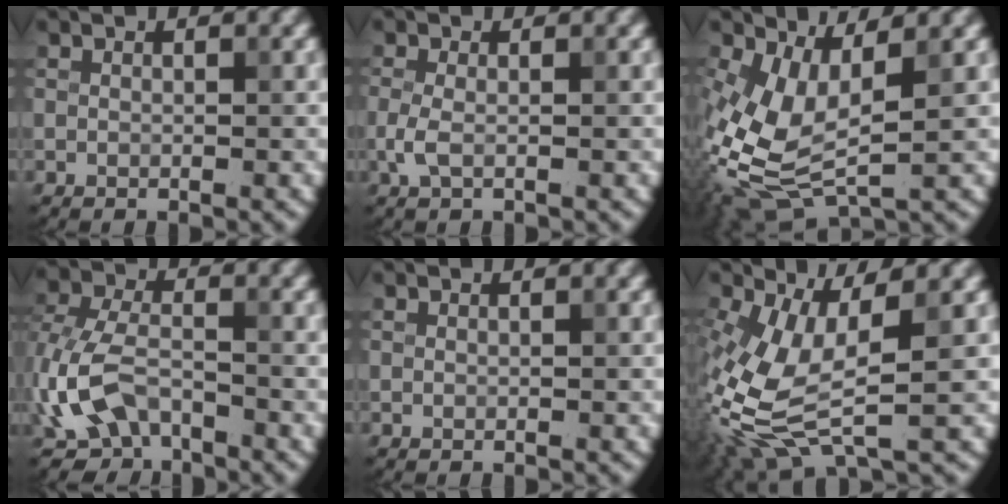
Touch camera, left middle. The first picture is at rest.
{"total": 1.6, "force": [-0.4, 0.7, 1.4], "torque": [-0.034, -0.001, -0.013]}
{"total": 7.4, "force": [-0.9, 3.9, 6.3], "torque": [-0.162, -0.008, -0.019]}
{"total": 6.3, "force": [-2.8, 3.8, 4.1], "torque": [-0.090, 0.001, -0.067]}
{"total": 0.0}
{"total": 7.8, "force": [-1.3, 3.5, 6.8], "torque": [-0.175, -0.007, -0.027]}